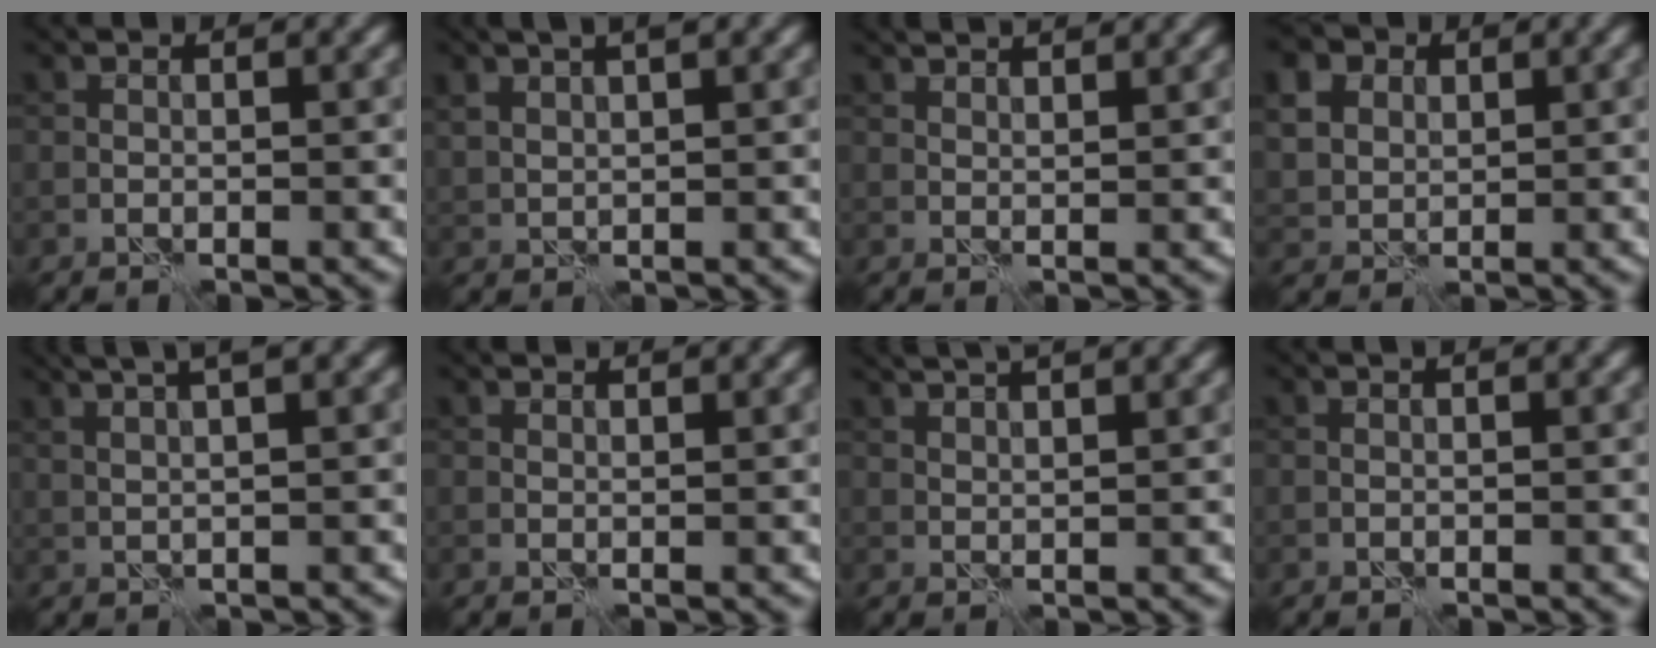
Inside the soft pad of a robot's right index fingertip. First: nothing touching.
{"total": 4.4, "force": [2.7, 1.4, 3.2], "torque": [-0.052, 0.014, 0.033]}
{"total": 4.2, "force": [3.3, 1.3, 2.3], "torque": [-0.024, 0.025, 0.024]}
{"total": 5.9, "force": [2.9, 4.4, 2.8], "torque": [-0.095, 0.014, 0.055]}
{"total": 6.0, "force": [3.5, 1.7, 4.5], "torque": [-0.058, 0.027, 0.034]}
{"total": 1.7, "force": [1.5, 0.3, 0.6], "torque": [-0.010, -0.005, 0.015]}
{"total": 6.4, "force": [4.4, 2.3, 4.2], "torque": [-0.046, 0.038, 0.040]}
{"total": 1.2, "force": [0.7, 0.3, 1.0], "torque": [-0.009, -0.003, 0.003]}